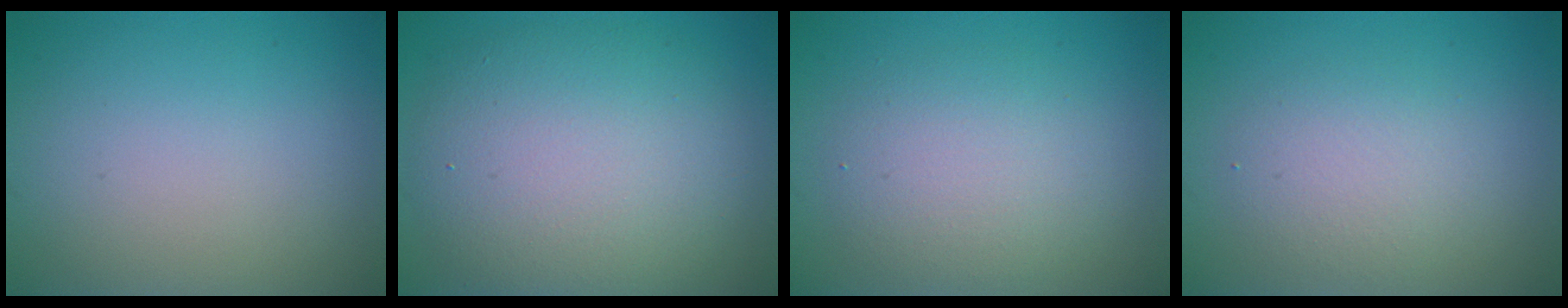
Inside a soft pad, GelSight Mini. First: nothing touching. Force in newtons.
{"total": 9.1, "press": 9.1, "slide": 0.1}
{"total": 4.1, "press": 4.1, "slide": 0.2}
{"total": 2.8, "press": 2.8, "slide": 0.1}